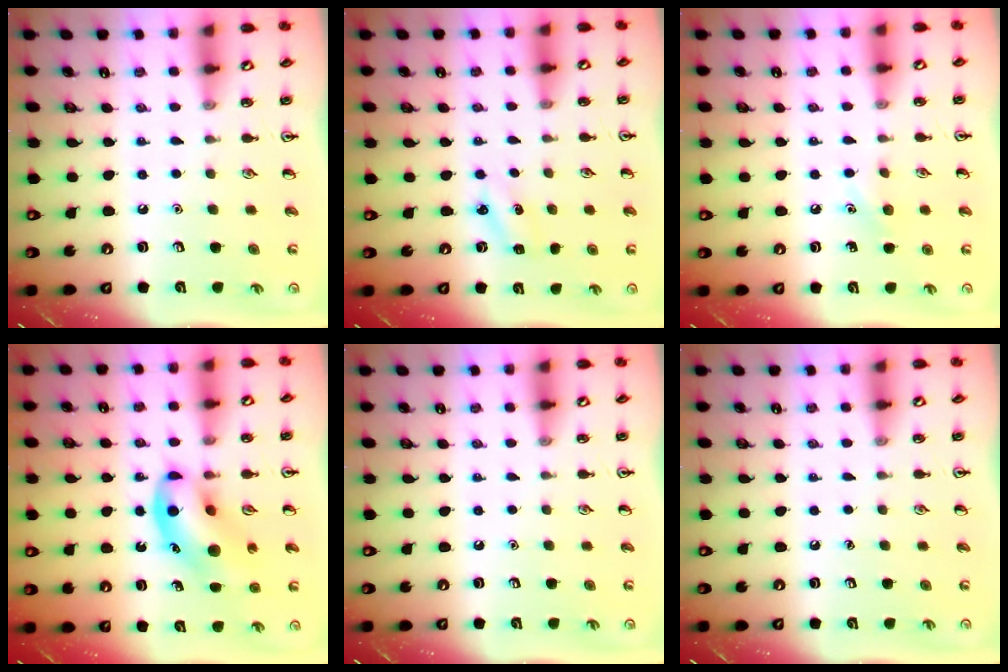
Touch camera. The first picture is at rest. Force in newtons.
{"total": 2.9, "press": 2.7, "slide": 0.9}
{"total": 5.7, "press": 5.4, "slide": 1.9}
{"total": 11.6, "press": 11.2, "slide": 3.1}
{"total": 0.0}
{"total": 0.0}